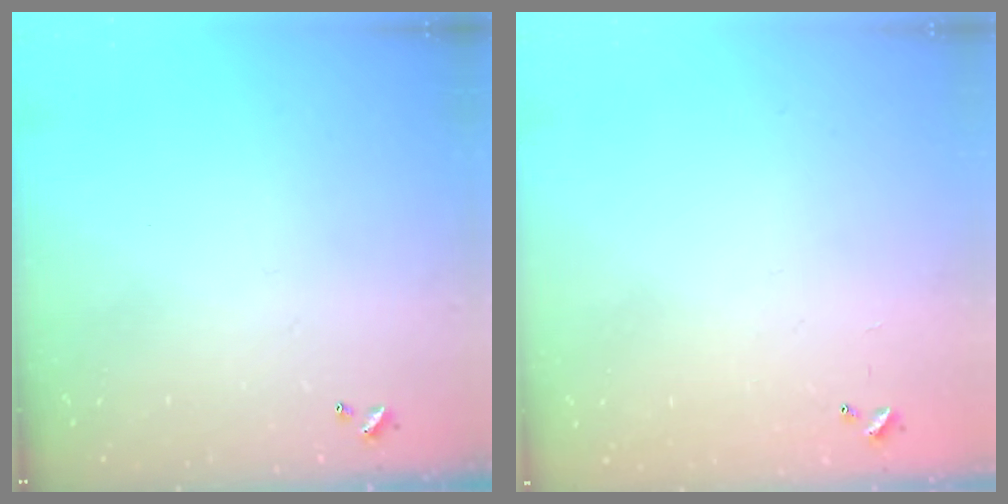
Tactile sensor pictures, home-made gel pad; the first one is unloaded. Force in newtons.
{"total": 8.0, "press": 8.0, "slide": 0.5}